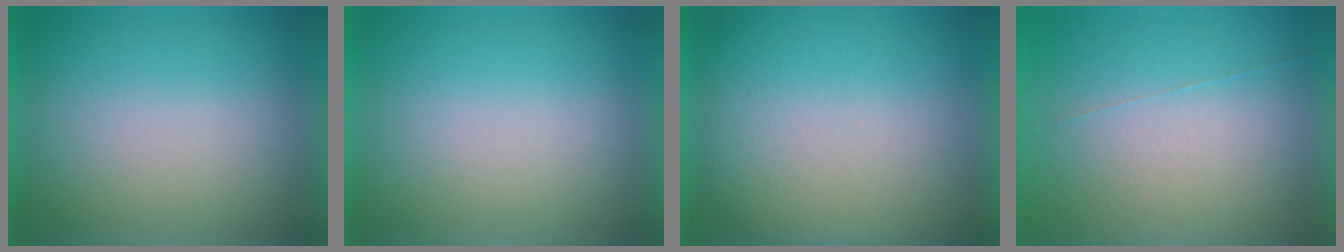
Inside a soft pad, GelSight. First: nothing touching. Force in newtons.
{"total": 0.0}
{"total": 3.0}
{"total": 6.7}